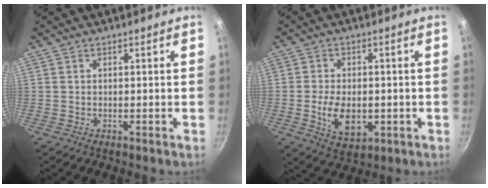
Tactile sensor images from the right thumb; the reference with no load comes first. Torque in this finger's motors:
{"motor_torque": [-0.23, 0.55, -0.12, 0.18, 0.08]}